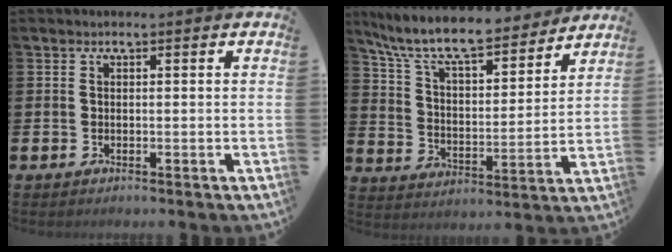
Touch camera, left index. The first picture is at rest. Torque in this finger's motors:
{"motor_torque": [1.07, -1.07, 0.36, 0.21]}